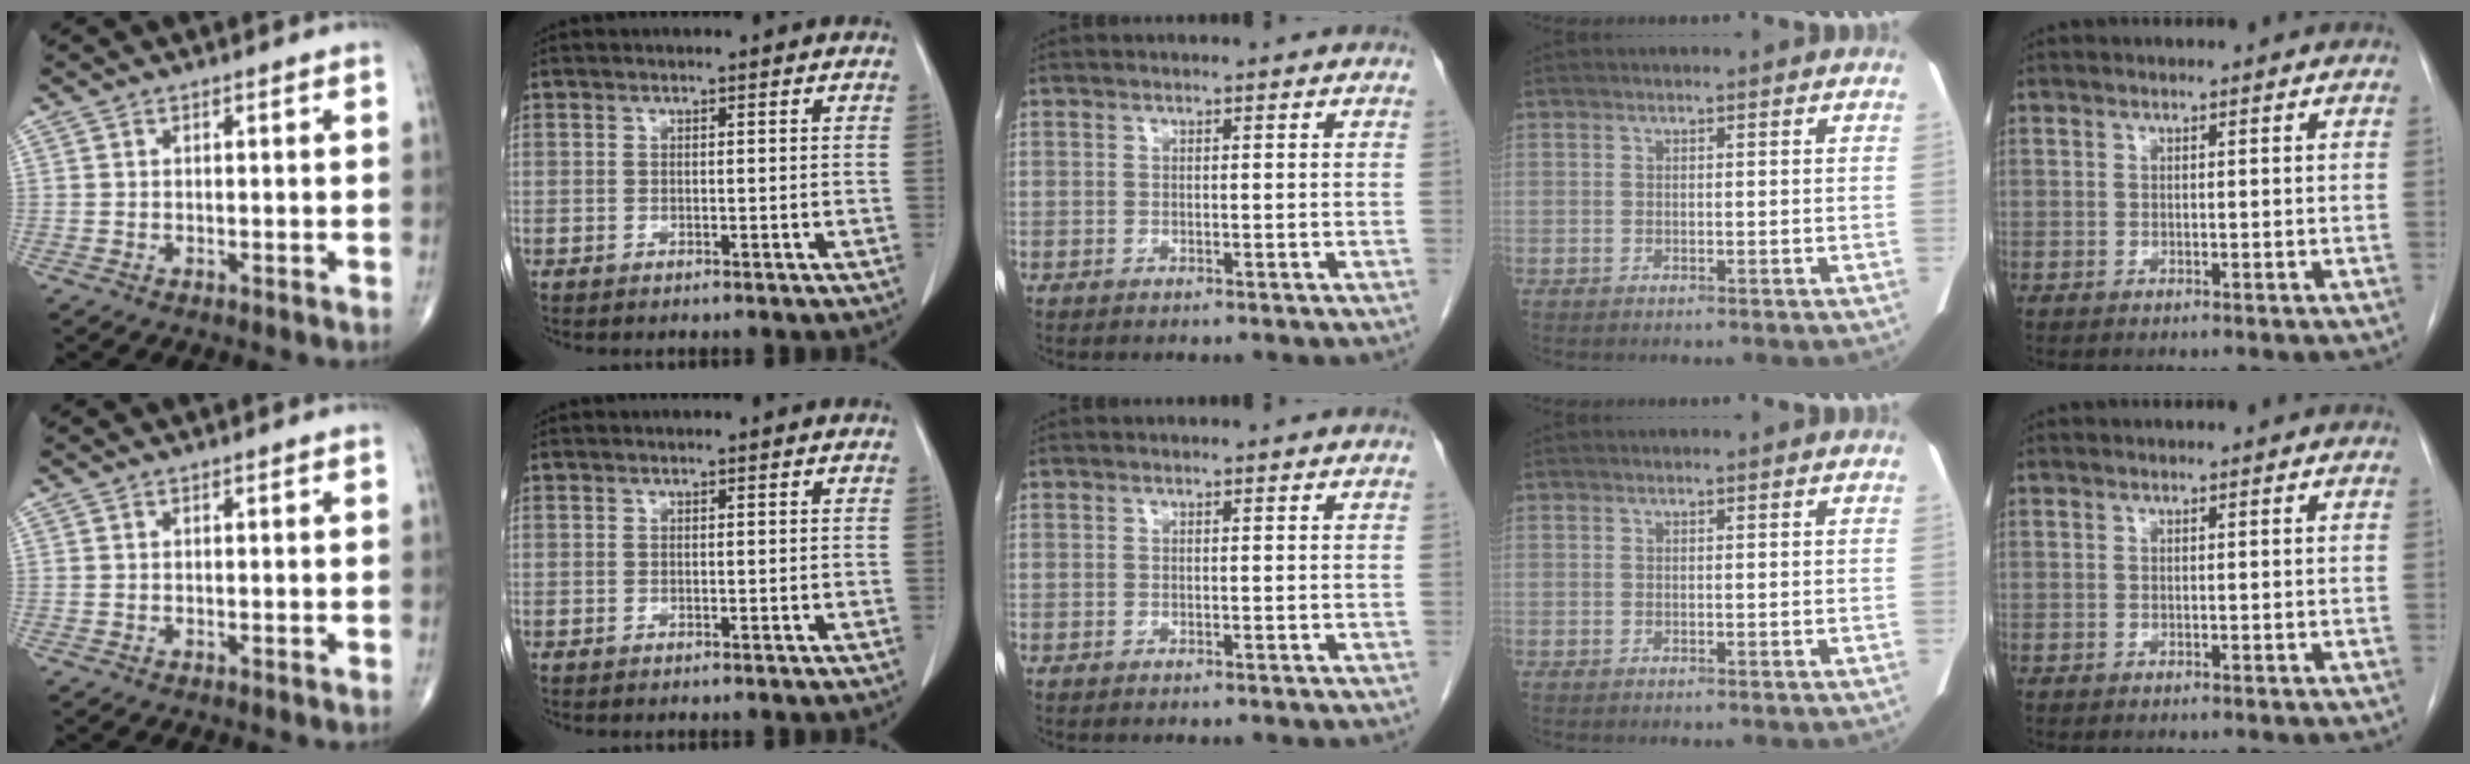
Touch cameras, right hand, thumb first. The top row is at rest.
{}